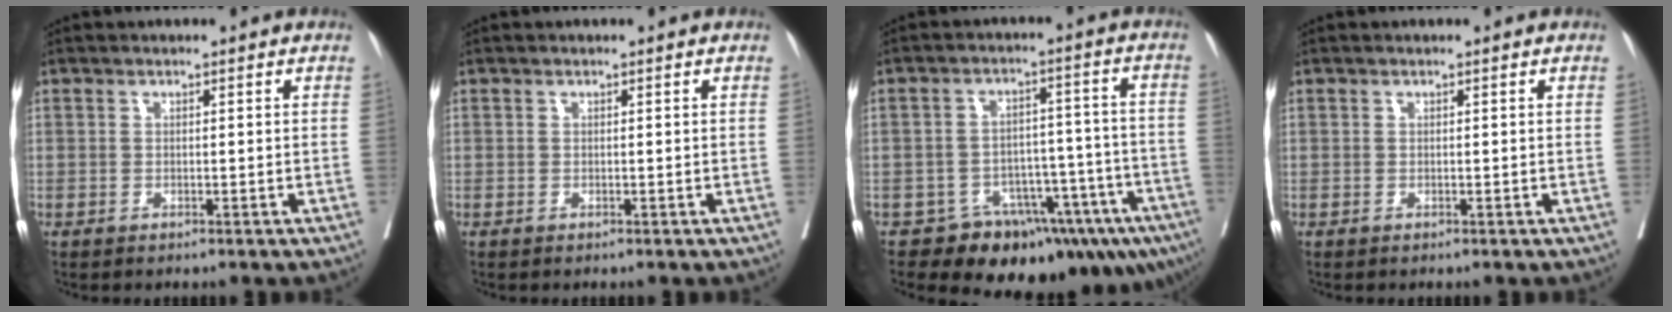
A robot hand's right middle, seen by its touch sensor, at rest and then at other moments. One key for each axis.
{"total": 0.0}
{"total": 14.8, "fx": -10.6, "fy": 6.3, "fz": 8.1, "tx": -0.040, "ty": 0.056, "tz": -0.133}
{"total": 0.0}